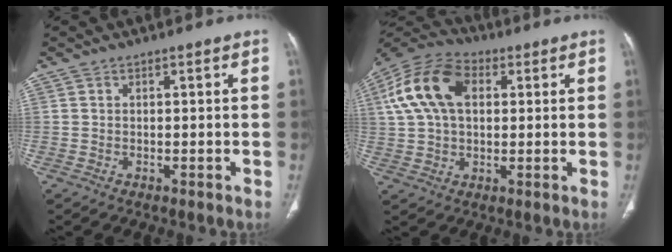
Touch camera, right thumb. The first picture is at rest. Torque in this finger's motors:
{"motor_torque": [0.19, 0.53, 1.07, -0.52, 0.27]}